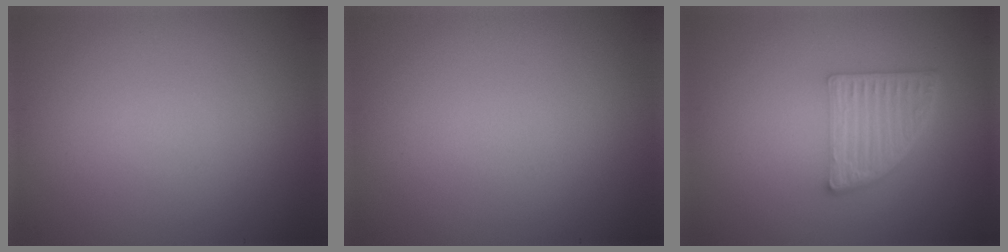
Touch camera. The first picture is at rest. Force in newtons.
{"total": 0.0}
{"total": 4.7, "press": 3.3, "slide": 3.3}